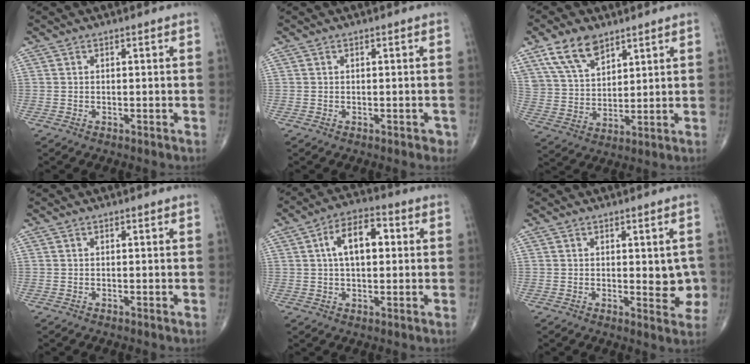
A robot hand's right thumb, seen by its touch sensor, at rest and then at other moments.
{"total": 1.2, "force": [-0.5, 0.8, 0.8], "torque": [0.002, 0.002, -0.007]}
{"total": 10.5, "force": [6.8, 5.7, 5.7], "torque": [-0.094, -0.026, 0.140]}
{"total": 0.0}
{"total": 9.9, "force": [1.9, 5.4, 8.1], "torque": [-0.125, 0.019, 0.024]}
{"total": 6.0, "force": [-0.2, 2.7, 5.3], "torque": [-0.039, -0.008, 0.001]}